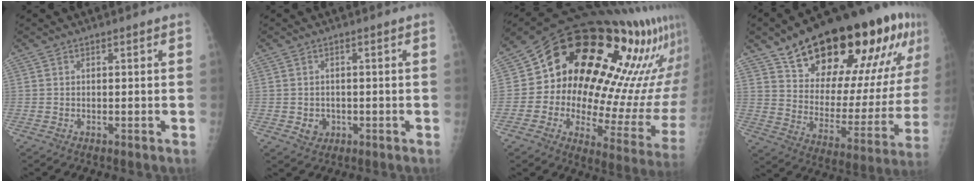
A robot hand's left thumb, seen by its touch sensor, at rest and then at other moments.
{"total": 3.0, "force": [-0.6, 2.7, 1.1], "torque": [-0.002, 0.003, -0.002]}
{"total": 31.4, "force": [13.9, 11.7, 25.6], "torque": [-0.305, -0.003, 0.215]}
{"total": 32.5, "force": [19.7, 12.9, 22.3], "torque": [-0.310, -0.047, 0.305]}